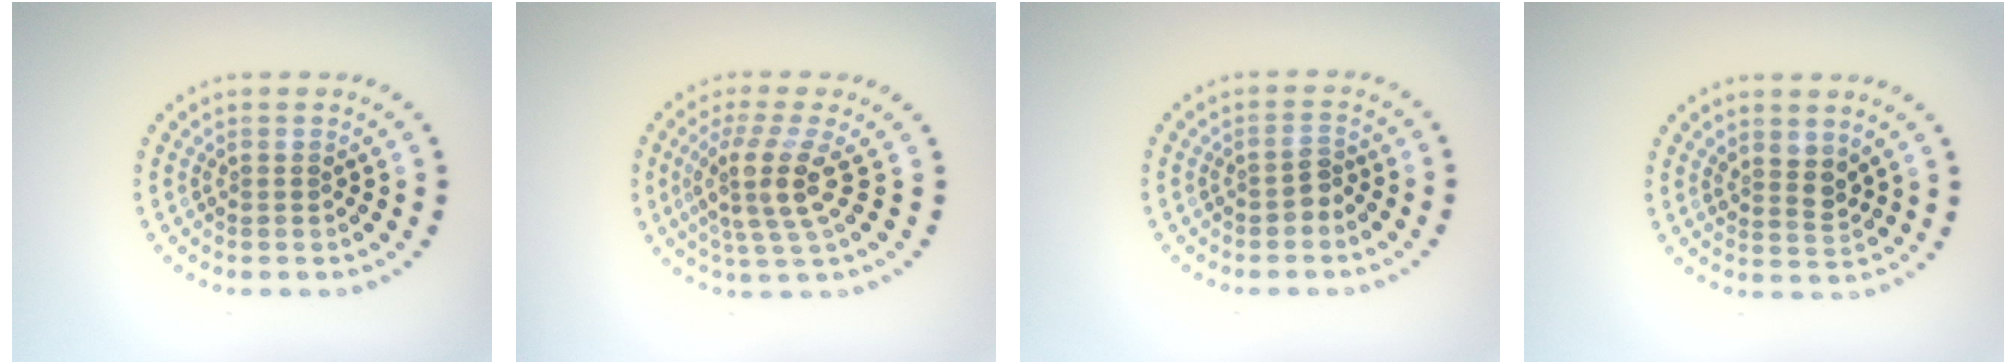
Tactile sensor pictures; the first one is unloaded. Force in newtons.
{"total": 4.1, "press": 3.1, "slide": 2.7}
{"total": 1.3, "press": 1.2, "slide": 0.6}
{"total": 2.0, "press": 1.7, "slide": 1.1}